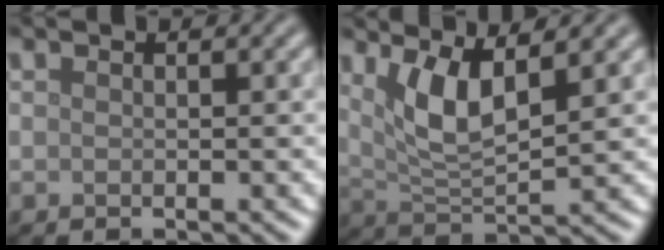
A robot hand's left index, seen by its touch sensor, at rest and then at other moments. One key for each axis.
{"total": 4.7, "fx": 2.1, "fy": 1.3, "fz": 4.0, "tx": -0.085, "ty": -0.007, "tz": 0.045}